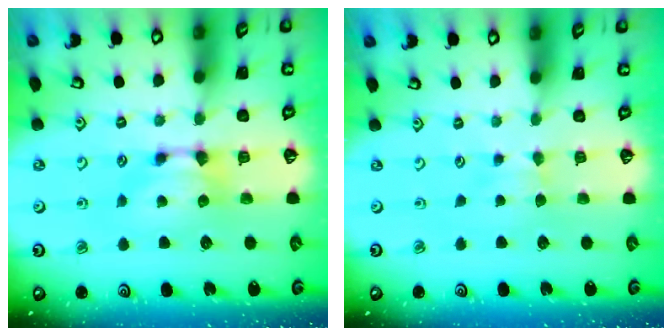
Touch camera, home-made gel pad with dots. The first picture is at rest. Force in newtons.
{"total": 2.3, "press": 2.2, "slide": 0.5}